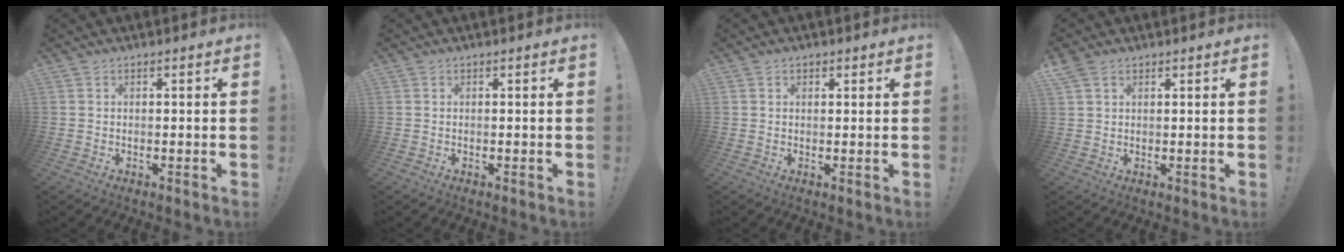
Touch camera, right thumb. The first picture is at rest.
{"total": 0.0}
{"total": 1.0, "force": [0.7, 0.7, 0.4], "torque": [-0.004, 0.001, 0.012]}
{"total": 3.2, "force": [2.1, 2.0, 1.3], "torque": [-0.021, -0.005, 0.040]}